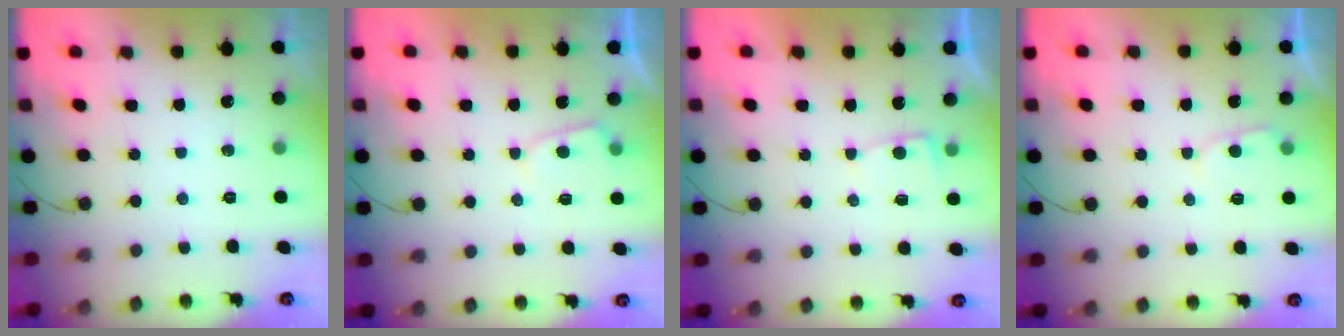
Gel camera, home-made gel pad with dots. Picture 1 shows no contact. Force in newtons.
{"total": 2.1, "press": 2.1, "slide": 0.3}
{"total": 2.2, "press": 2.2, "slide": 0.3}
{"total": 2.9, "press": 2.8, "slide": 0.3}